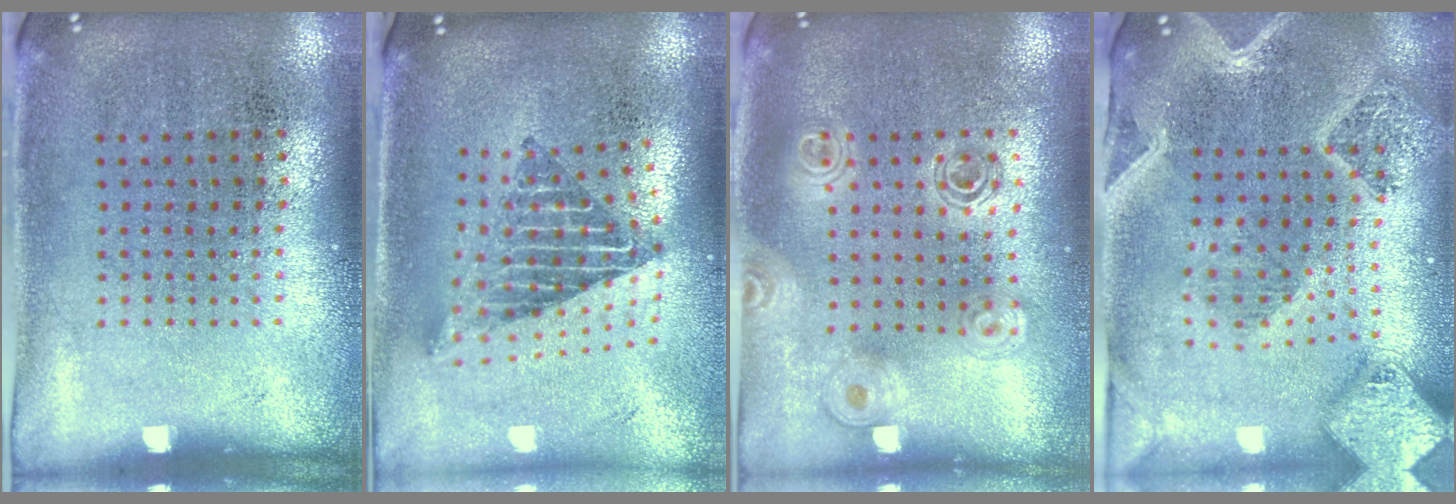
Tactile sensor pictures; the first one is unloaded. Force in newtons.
{"total": 2.3, "press": 1.6, "slide": 1.6}
{"total": 1.5, "press": 1.4, "slide": 0.7}
{"total": 3.3, "press": 2.8, "slide": 1.8}